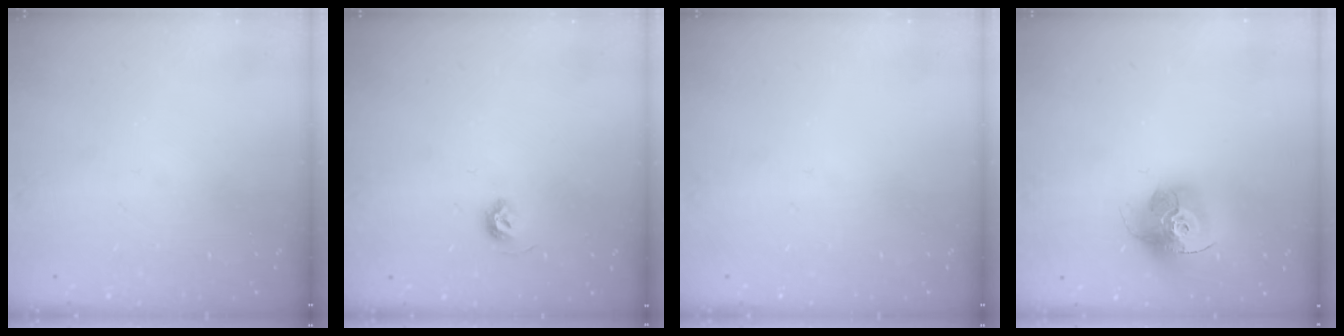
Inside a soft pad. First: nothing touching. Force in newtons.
{"total": 5.7, "press": 5.7, "slide": 0.7}
{"total": 0.0}
{"total": 15.8, "press": 15.7, "slide": 1.6}